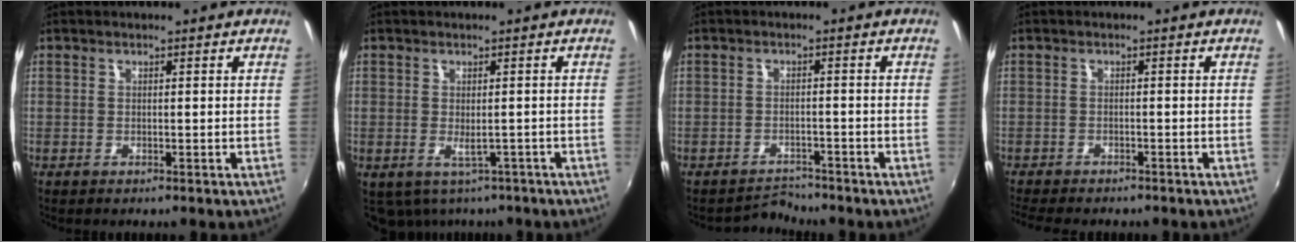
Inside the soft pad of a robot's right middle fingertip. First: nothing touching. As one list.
[{"total": 4.2, "force": [-2.3, 2.7, 2.2], "torque": [-0.039, -0.011, -0.024]}, {"total": 3.1, "force": [-2.9, 0.6, -0.8], "torque": [0.008, 0.009, -0.051]}, {"total": 6.5, "force": [-5.8, 1.4, 2.6], "torque": [-0.067, -0.021, -0.092]}]